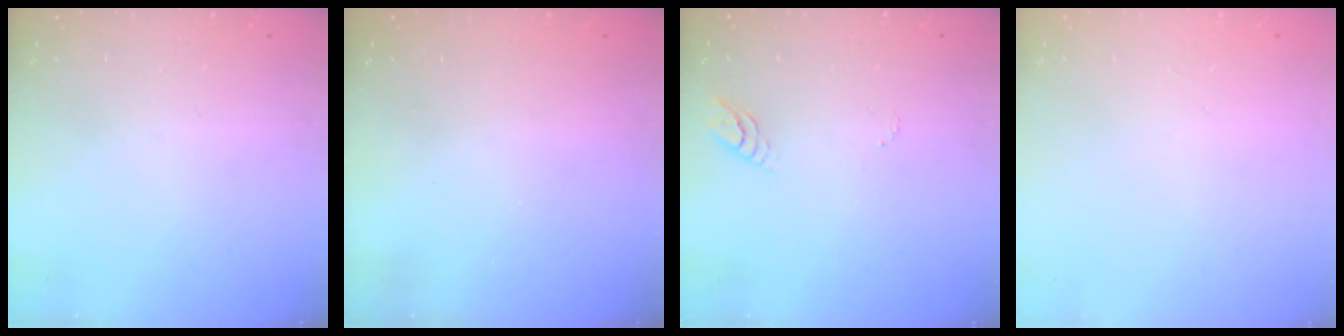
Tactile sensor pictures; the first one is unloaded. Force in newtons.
{"total": 0.0}
{"total": 3.3, "press": 3.3, "slide": 0.4}
{"total": 0.0}